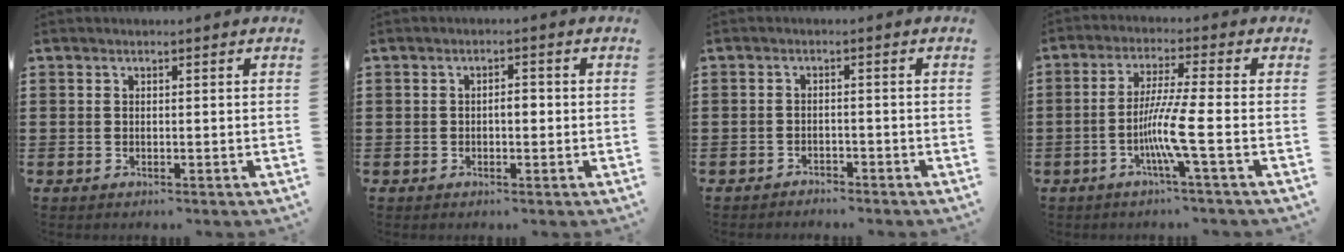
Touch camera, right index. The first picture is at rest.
{"total": 2.0, "force": [-0.4, 0.8, 1.8], "torque": [-0.034, 0.003, -0.008]}
{"total": 1.8, "force": [-1.8, 0.2, -0.1], "torque": [-0.006, 0.000, -0.039]}
{"total": 7.2, "force": [-2.3, -0.6, 6.8], "torque": [-0.136, -0.016, -0.048]}